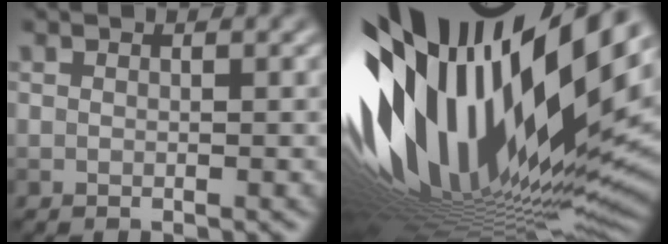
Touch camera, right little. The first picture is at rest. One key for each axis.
{"total": 19.9, "fx": 3.6, "fy": 7.6, "fz": 18.1, "tx": -0.327, "ty": -0.047, "tz": 0.073}